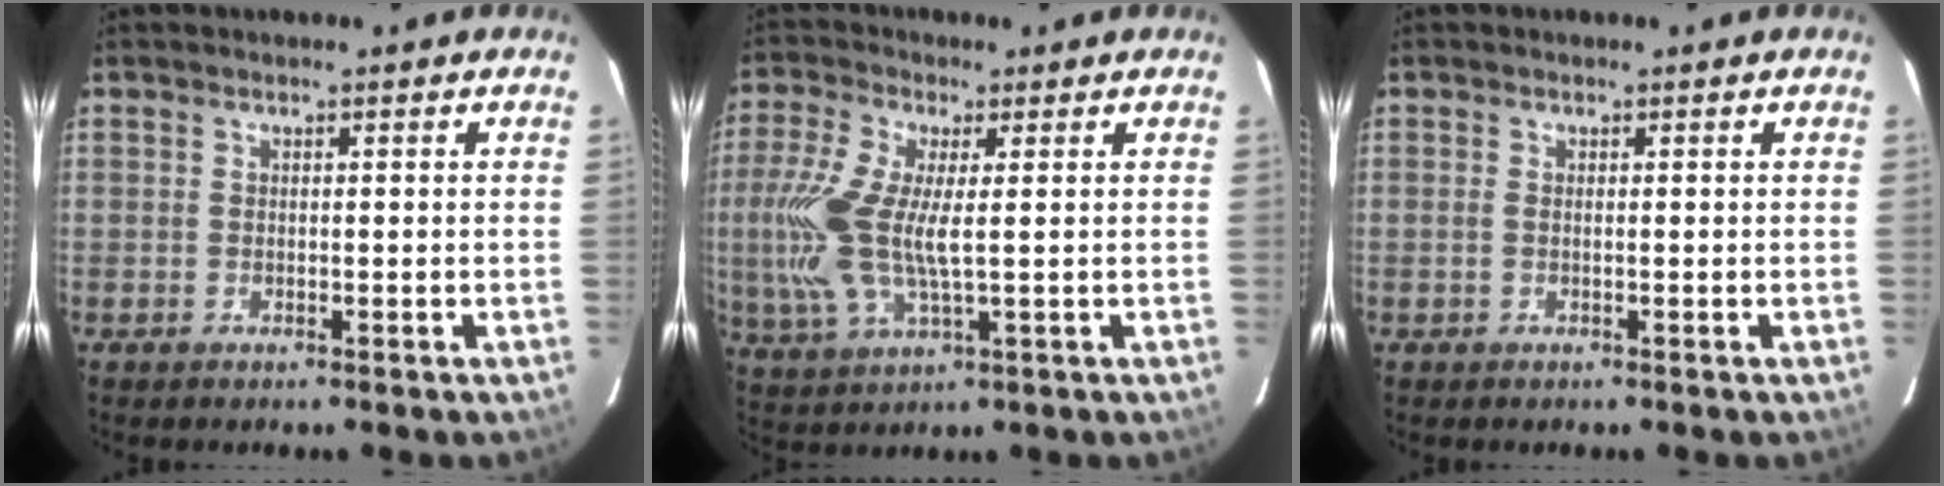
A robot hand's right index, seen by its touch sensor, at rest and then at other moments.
{"total": 13.6, "force": [0.7, 5.1, 12.6], "torque": [-0.274, -0.003, 0.015]}
{"total": 0.6, "force": [0.0, 0.1, 0.6], "torque": [-0.013, 0.000, -0.001]}